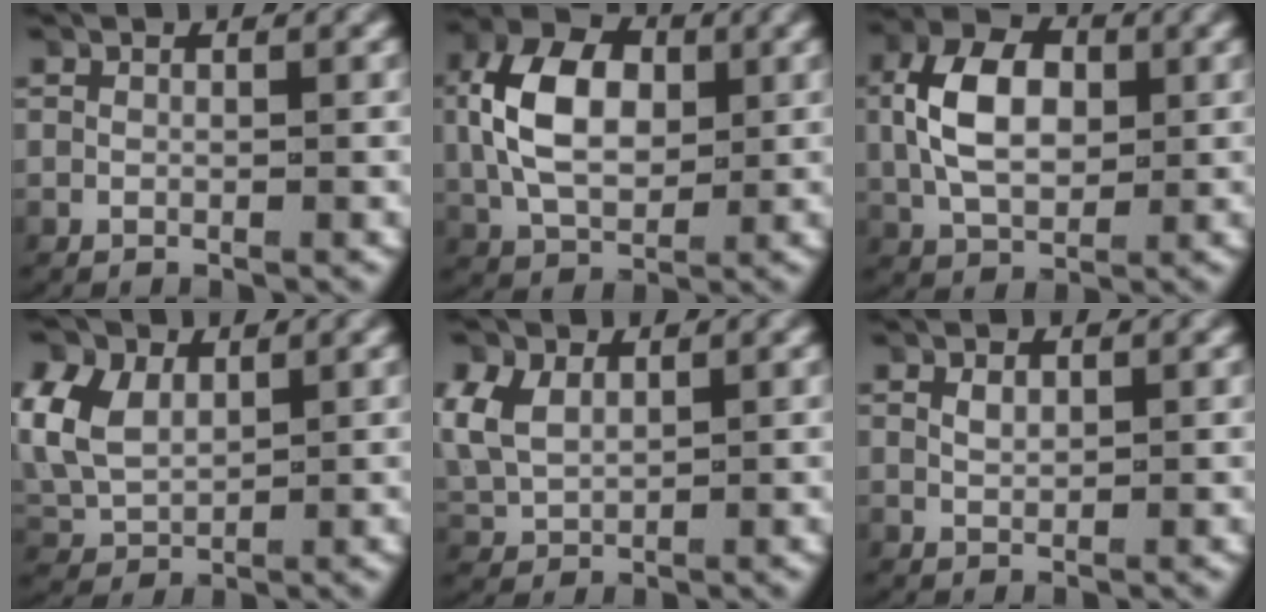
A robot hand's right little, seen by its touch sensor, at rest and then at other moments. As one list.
[{"total": 7.1, "force": [1.0, 4.7, 5.2], "torque": [-0.107, 0.002, 0.017]}, {"total": 6.2, "force": [0.7, 4.0, 4.7], "torque": [-0.093, 0.001, 0.016]}, {"total": 6.2, "force": [1.1, 5.1, 3.3], "torque": [-0.100, -0.010, 0.027]}, {"total": 4.4, "force": [0.9, 3.7, 2.2], "torque": [-0.076, -0.009, 0.028]}, {"total": 0.8, "force": [0.4, 0.3, 0.6], "torque": [-0.016, -0.003, 0.012]}]